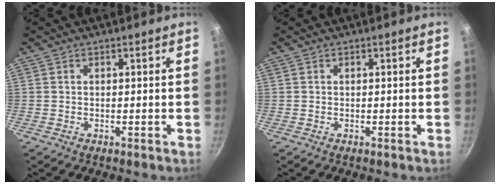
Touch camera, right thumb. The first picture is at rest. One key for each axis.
{"total": 0.0}